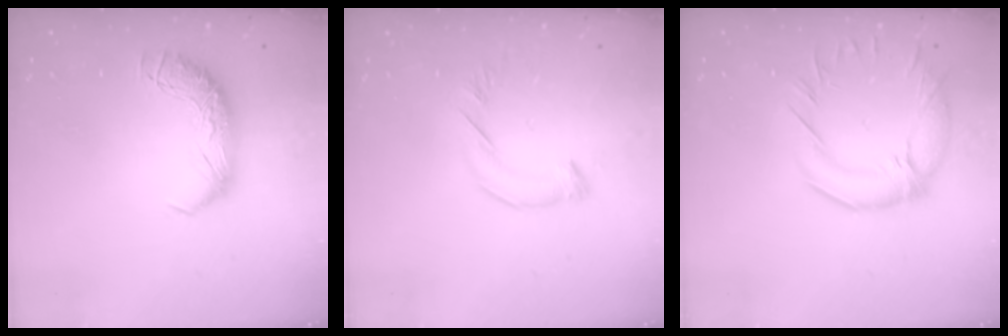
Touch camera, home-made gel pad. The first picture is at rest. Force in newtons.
{"total": 3.8, "press": 3.8, "slide": 0.4}
{"total": 5.3, "press": 4.5, "slide": 2.7}